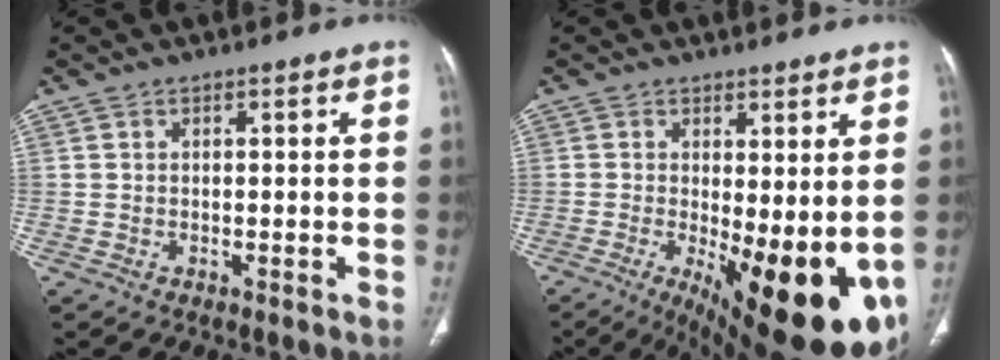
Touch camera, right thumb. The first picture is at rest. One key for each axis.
{"total": 18.7, "fx": -3.3, "fy": 7.0, "fz": 17.0, "tx": -0.204, "ty": -0.029, "tz": -0.021}